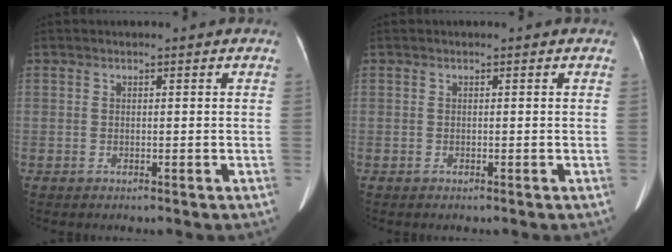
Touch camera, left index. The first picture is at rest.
{"total": 0.0}